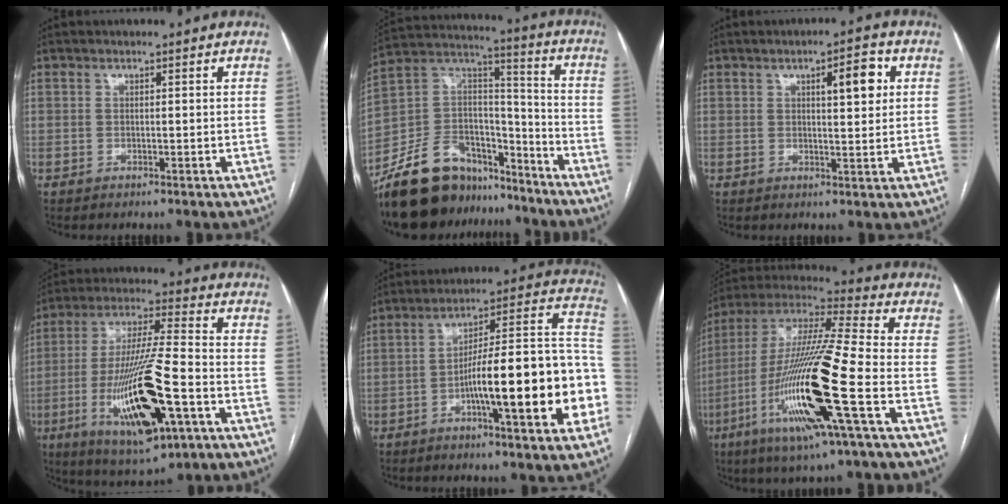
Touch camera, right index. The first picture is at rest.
{"total": 19.0, "force": [-15.2, 9.3, 6.6], "torque": [-0.130, 0.062, -0.259]}
{"total": 5.7, "force": [1.9, 1.4, 5.2], "torque": [-0.076, 0.006, 0.027]}
{"total": 19.8, "force": [-6.5, 3.5, 18.4], "torque": [-0.375, -0.024, -0.105]}
{"total": 22.6, "force": [-5.4, 3.4, 21.6], "torque": [-0.242, 0.032, -0.073]}
{"total": 22.2, "force": [-7.1, 0.8, 21.0], "torque": [-0.438, -0.029, -0.140]}